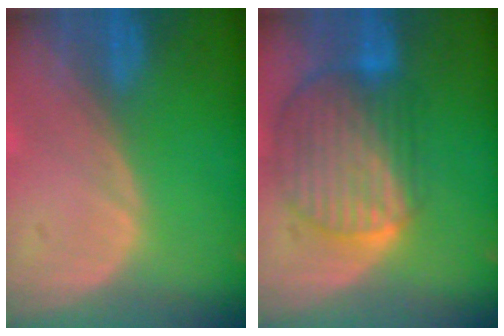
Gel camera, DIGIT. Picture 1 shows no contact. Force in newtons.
{"total": 10.4, "press": 8.8, "slide": 5.5}